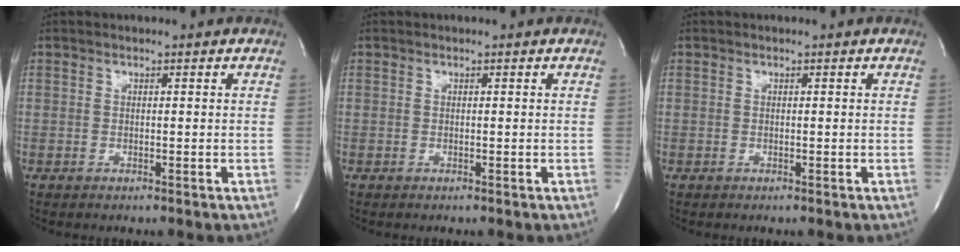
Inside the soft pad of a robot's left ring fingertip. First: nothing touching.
{"total": 0.0}
{"total": 0.0}